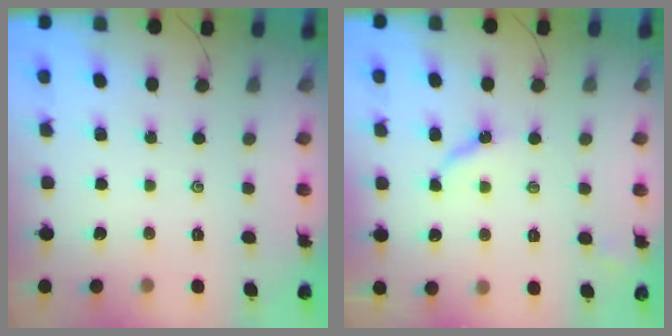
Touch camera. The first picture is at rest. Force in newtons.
{"total": 5.7, "press": 5.6, "slide": 0.7}